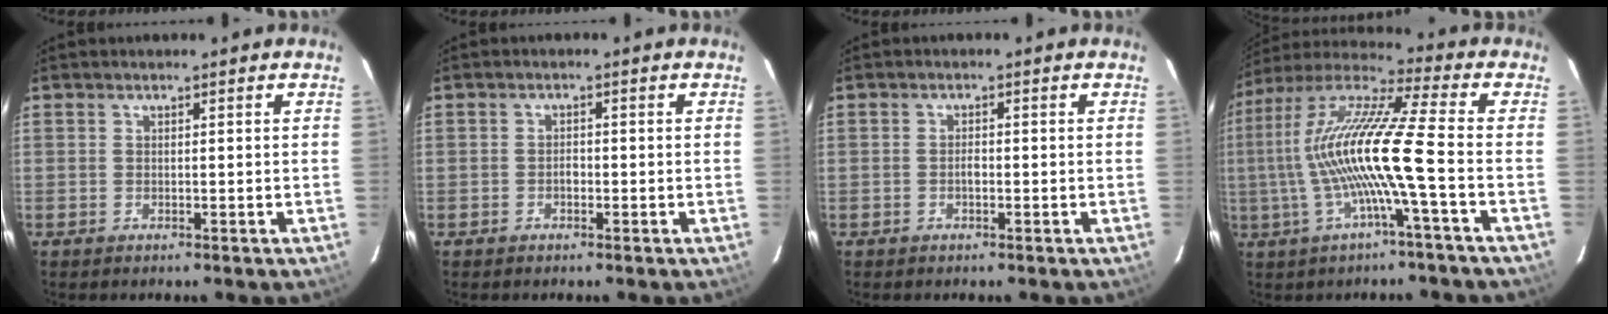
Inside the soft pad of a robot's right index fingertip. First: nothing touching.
{"total": 1.2, "force": [-0.5, 0.8, 0.7], "torque": [-0.011, 0.004, -0.009]}
{"total": 1.2, "force": [-0.4, 0.7, 0.9], "torque": [-0.017, 0.004, -0.008]}
{"total": 16.5, "force": [-3.1, -0.5, 16.2], "torque": [-0.301, -0.003, -0.060]}